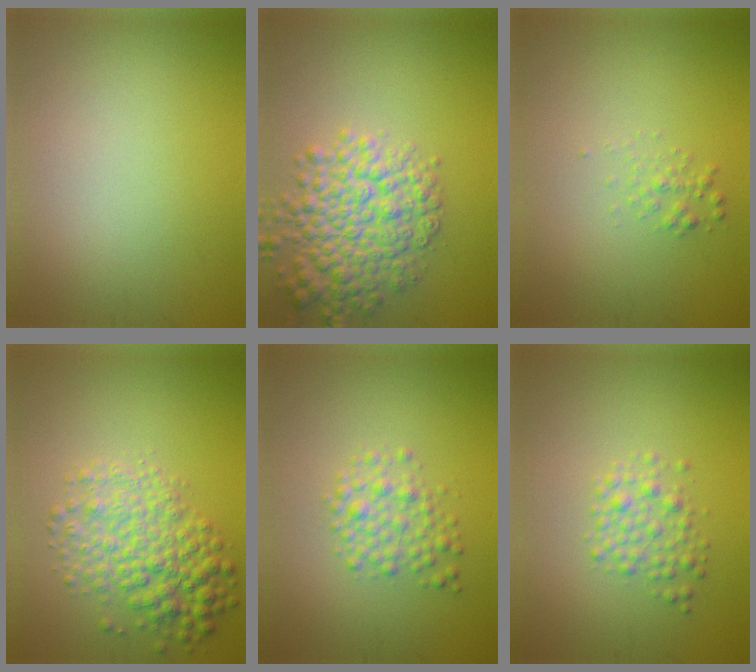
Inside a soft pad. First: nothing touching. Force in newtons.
{"total": 6.7, "press": 6.7, "slide": 0.3}
{"total": 1.0, "press": 1.0, "slide": 0.0}
{"total": 5.6, "press": 5.6, "slide": 0.1}
{"total": 2.6, "press": 2.6, "slide": 0.1}
{"total": 2.2, "press": 2.2, "slide": 0.1}